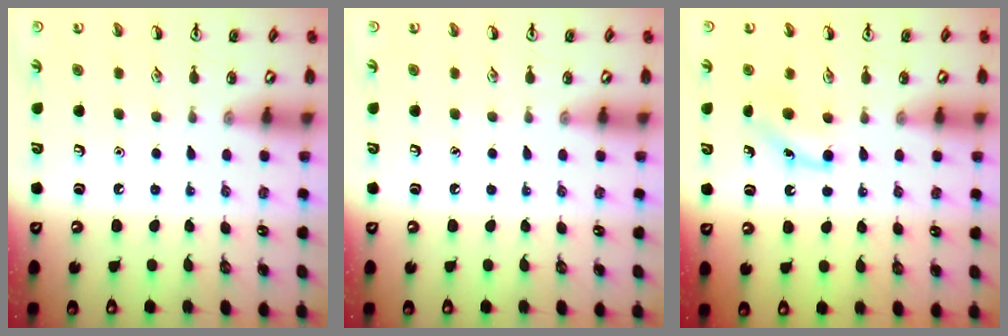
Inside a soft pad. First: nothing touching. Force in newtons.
{"total": 0.0}
{"total": 4.4, "press": 4.0, "slide": 1.7}